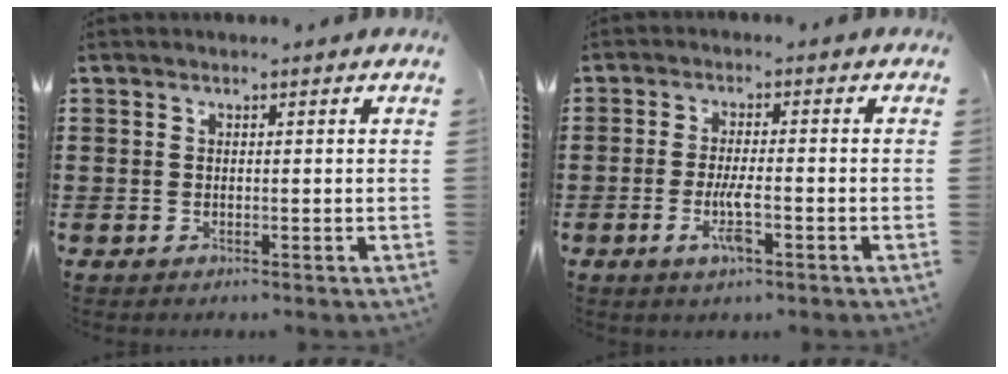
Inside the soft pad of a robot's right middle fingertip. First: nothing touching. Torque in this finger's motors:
{"motor_torque": [0.48, 0.42, 0.18, 0.05]}